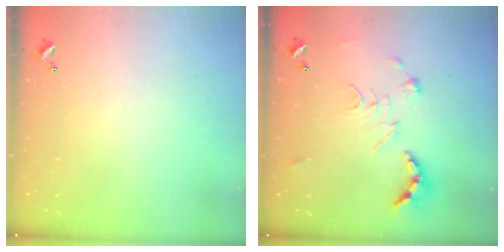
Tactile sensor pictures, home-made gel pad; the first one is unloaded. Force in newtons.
{"total": 2.5, "press": 2.0, "slide": 1.5}